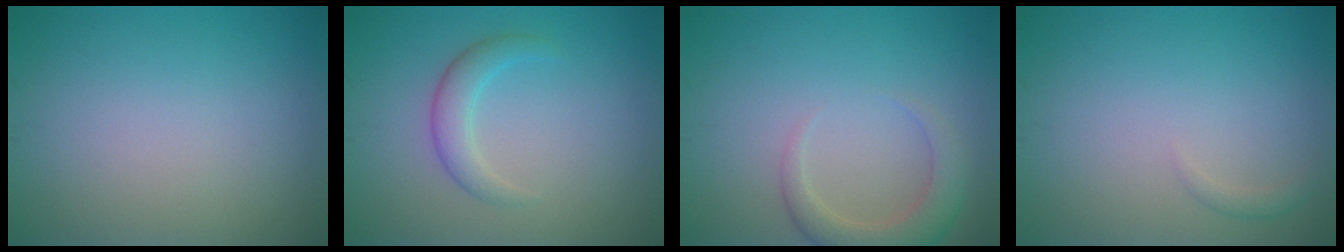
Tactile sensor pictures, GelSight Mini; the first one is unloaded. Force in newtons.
{"total": 2.4, "press": 2.4, "slide": 0.1}
{"total": 3.4, "press": 3.4, "slide": 0.3}
{"total": 0.8, "press": 0.8, "slide": 0.0}